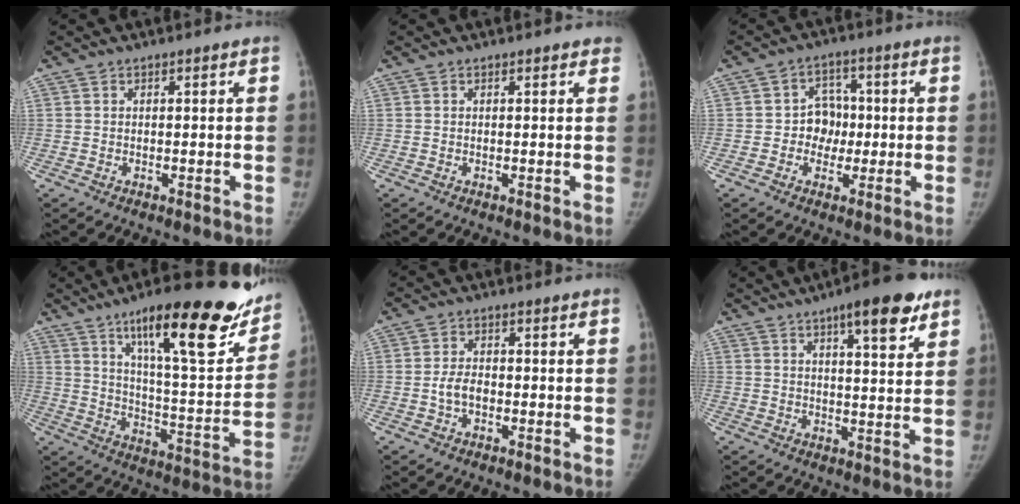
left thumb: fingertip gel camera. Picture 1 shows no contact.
{"total": 1.0, "force": [0.8, 0.4, 0.4], "torque": [0.002, 0.000, 0.005]}
{"total": 6.3, "force": [-0.5, 5.4, 3.1], "torque": [-0.007, 0.013, -0.017]}
{"total": 26.3, "force": [17.4, 6.4, 18.7], "torque": [-0.231, -0.075, 0.260]}
{"total": 3.6, "force": [-0.9, 2.3, 2.6], "torque": [-0.049, 0.013, -0.019]}
{"total": 11.7, "force": [6.8, 3.2, 9.0], "torque": [-0.102, -0.025, 0.091]}